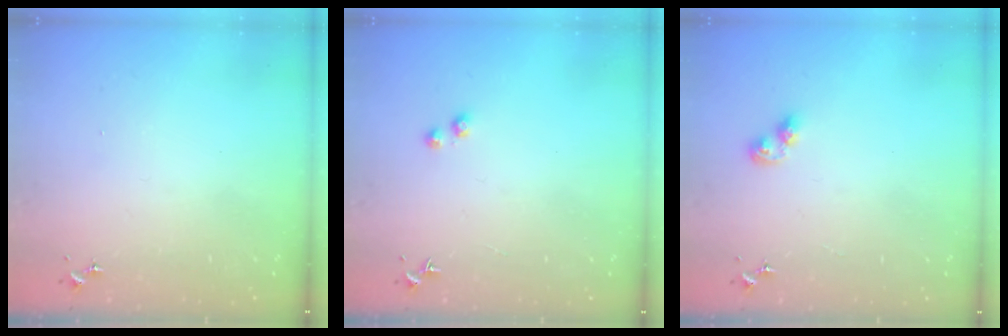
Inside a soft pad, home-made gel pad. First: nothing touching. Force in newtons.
{"total": 2.4, "press": 2.3, "slide": 0.9}
{"total": 5.1, "press": 5.1, "slide": 0.6}